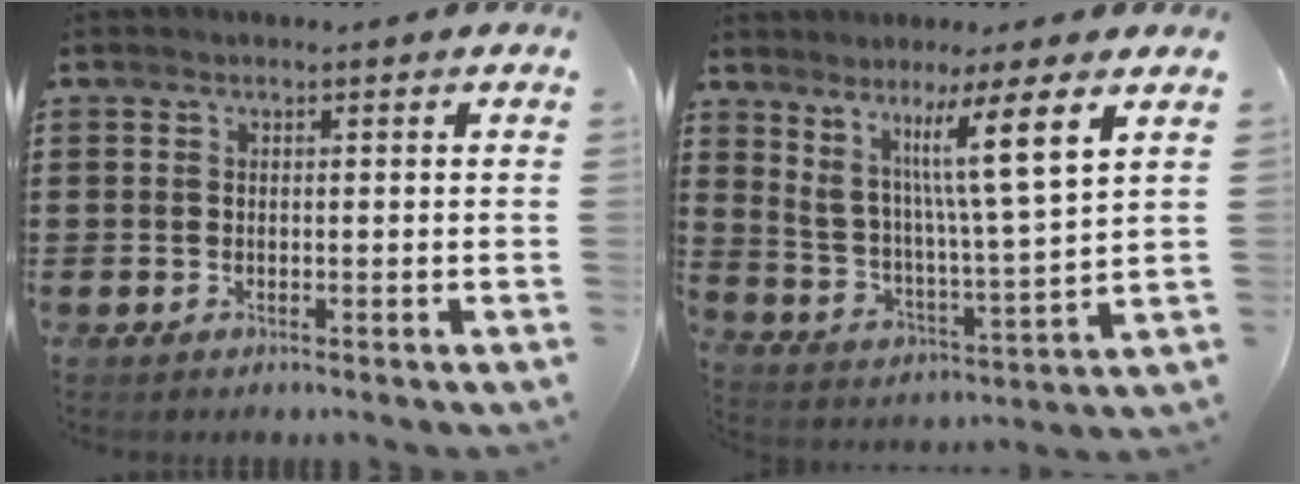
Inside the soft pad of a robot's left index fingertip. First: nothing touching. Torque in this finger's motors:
{"motor_torque": [1.44, -0.70, 0.41, 0.21]}